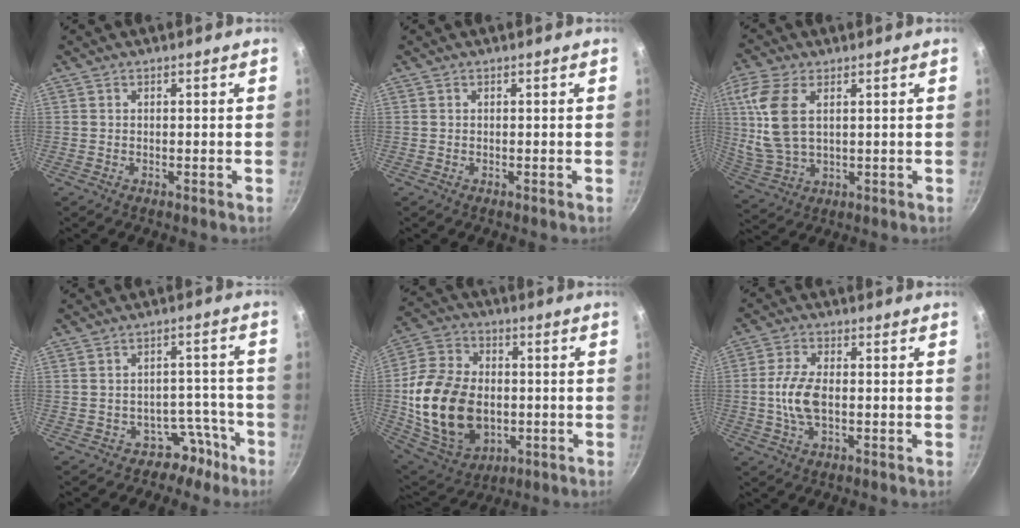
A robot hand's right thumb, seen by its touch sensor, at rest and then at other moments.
{"total": 0.0}
{"total": 11.9, "force": [2.9, 6.6, 9.5], "torque": [-0.201, -0.002, 0.067]}
{"total": 6.2, "force": [-4.2, 4.4, 1.0], "torque": [0.051, 0.068, -0.049]}
{"total": 21.8, "force": [-2.4, 15.4, 15.3], "torque": [-0.284, 0.013, -0.029]}
{"total": 7.3, "force": [-0.6, 3.8, 6.2], "torque": [-0.127, 0.011, -0.016]}